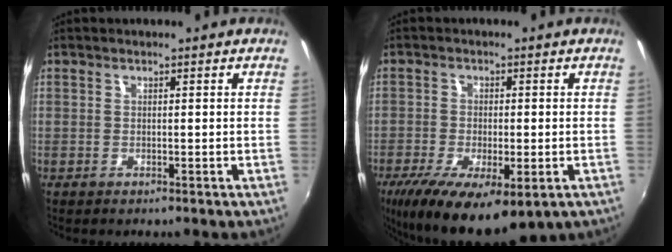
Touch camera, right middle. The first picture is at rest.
{"total": 15.3, "force": [-8.5, 6.0, 11.2], "torque": [-0.225, -0.052, -0.130]}